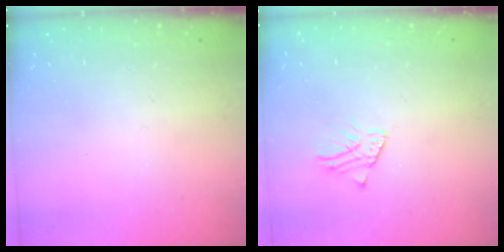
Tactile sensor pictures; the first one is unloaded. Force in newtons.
{"total": 1.6, "press": 1.6, "slide": 0.2}